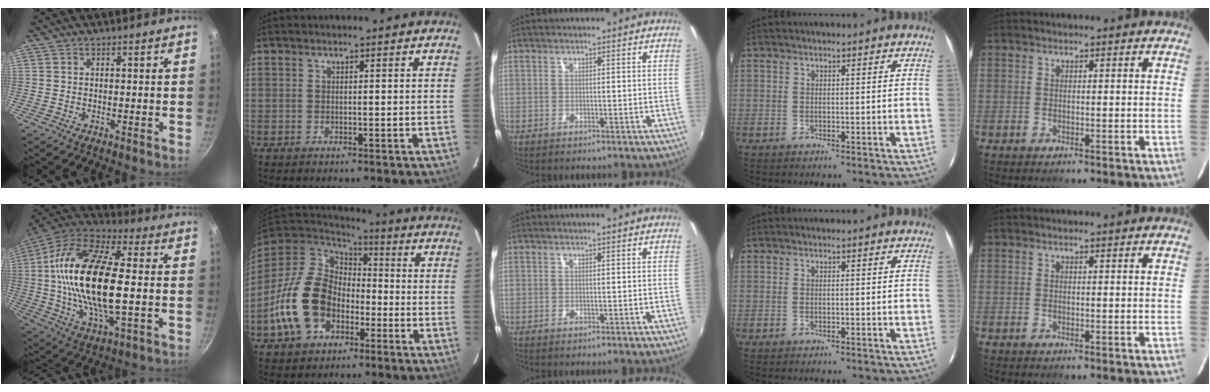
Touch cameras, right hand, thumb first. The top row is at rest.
{"thumb": {"total": 24.7, "force": [0.4, 10.5, 22.3], "torque": [-0.435, 0.021, -0.008]}, "index": {"total": 17.1, "force": [-5.4, 12.9, 9.8], "torque": [-0.234, 0.013, -0.085]}}